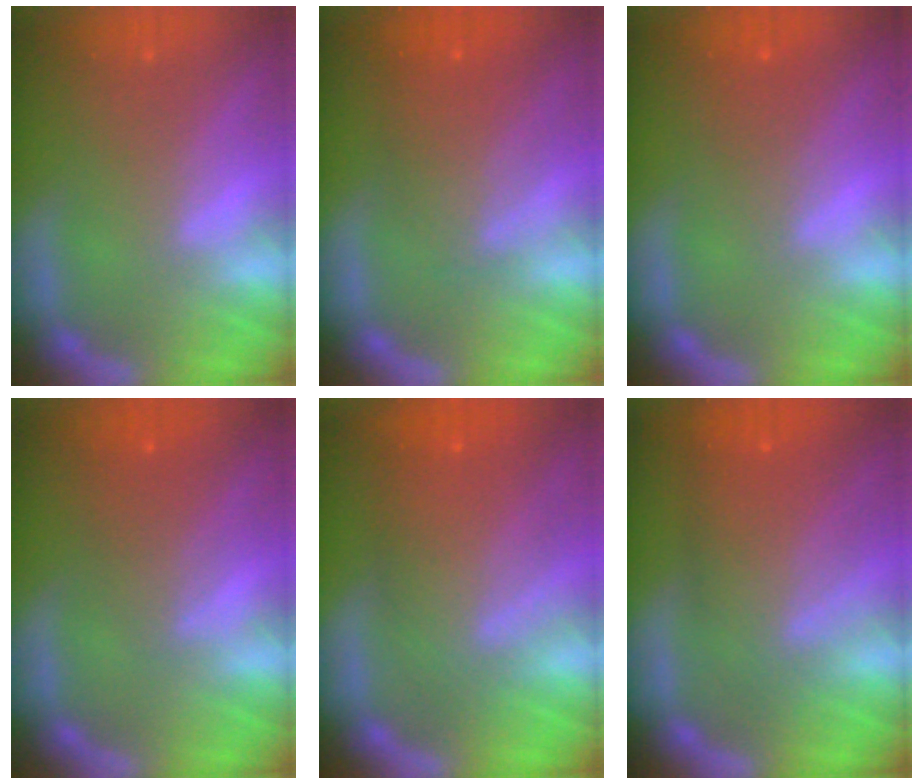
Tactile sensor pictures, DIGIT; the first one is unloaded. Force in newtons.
{"total": 5.1}
{"total": 2.0}
{"total": 3.0}
{"total": 8.0}
{"total": 7.5}